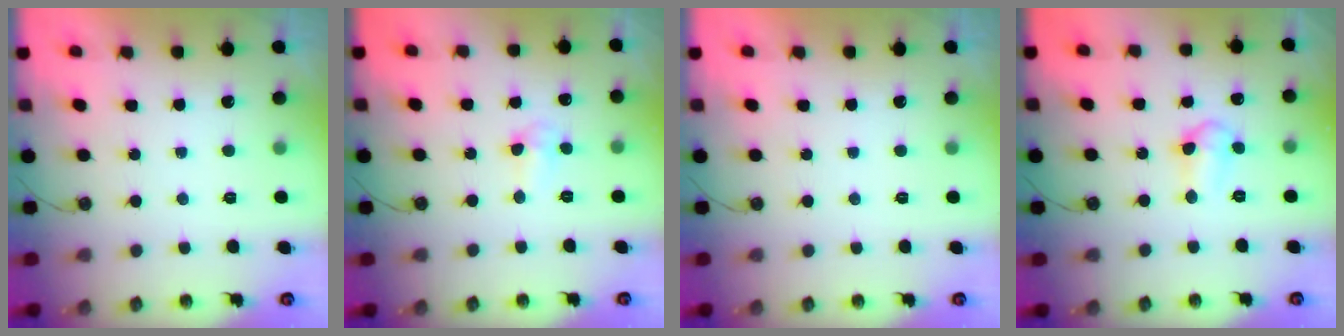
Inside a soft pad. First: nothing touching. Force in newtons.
{"total": 2.8, "press": 2.6, "slide": 0.9}
{"total": 0.0}
{"total": 6.6, "press": 6.3, "slide": 2.1}